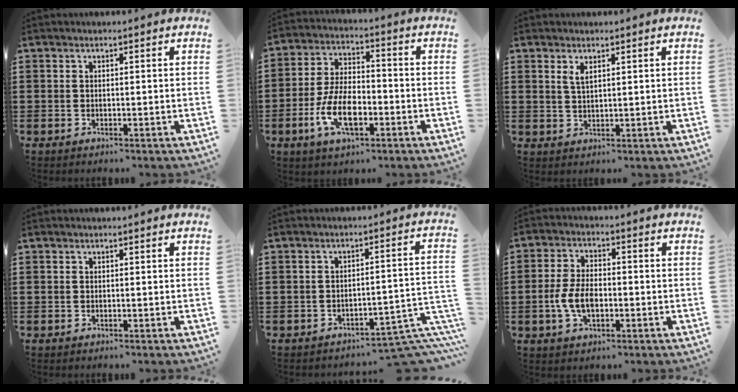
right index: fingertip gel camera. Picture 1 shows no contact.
{"total": 9.6, "force": [-3.4, 4.3, 7.8], "torque": [-0.176, -0.009, -0.065]}
{"total": 1.8, "force": [1.2, 0.6, 1.2], "torque": [-0.026, 0.004, 0.021]}
{"total": 0.0}
{"total": 5.2, "force": [-4.4, 0.6, 2.8], "torque": [-0.046, -0.004, -0.083]}
{"total": 6.1, "force": [-1.4, 3.4, 5.0], "torque": [-0.122, -0.001, -0.033]}